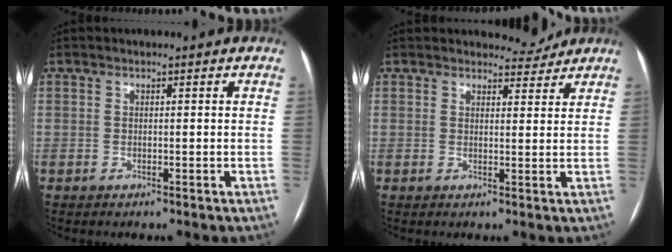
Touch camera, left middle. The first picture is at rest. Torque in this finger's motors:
{"motor_torque": [-0.02, -0.03, -0.04, -0.02]}